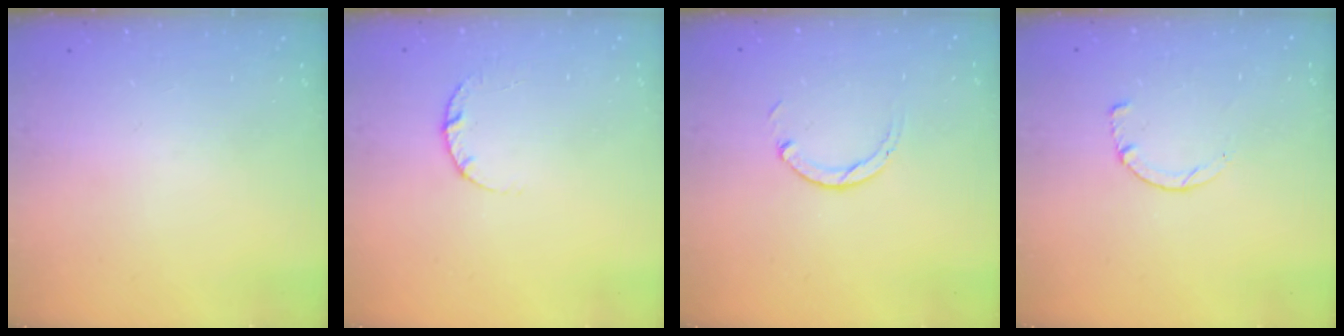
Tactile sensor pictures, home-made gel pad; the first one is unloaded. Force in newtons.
{"total": 3.6, "press": 3.6, "slide": 0.5}
{"total": 3.0, "press": 2.9, "slide": 0.4}
{"total": 2.5, "press": 2.5, "slide": 0.3}